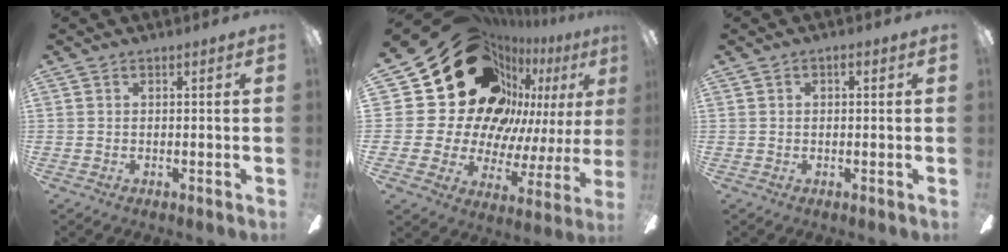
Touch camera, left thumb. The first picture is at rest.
{"total": 29.7, "force": [14.1, 19.8, 17.1], "torque": [-0.276, -0.108, 0.303]}
{"total": 0.9, "force": [0.2, 0.6, 0.7], "torque": [-0.014, 0.006, 0.002]}